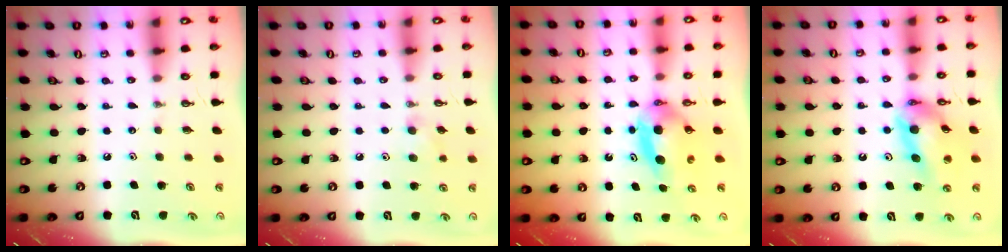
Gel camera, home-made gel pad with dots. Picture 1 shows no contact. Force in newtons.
{"total": 8.3, "press": 7.7, "slide": 3.1}
{"total": 6.6, "press": 5.7, "slide": 3.4}
{"total": 13.5, "press": 13.5, "slide": 1.5}